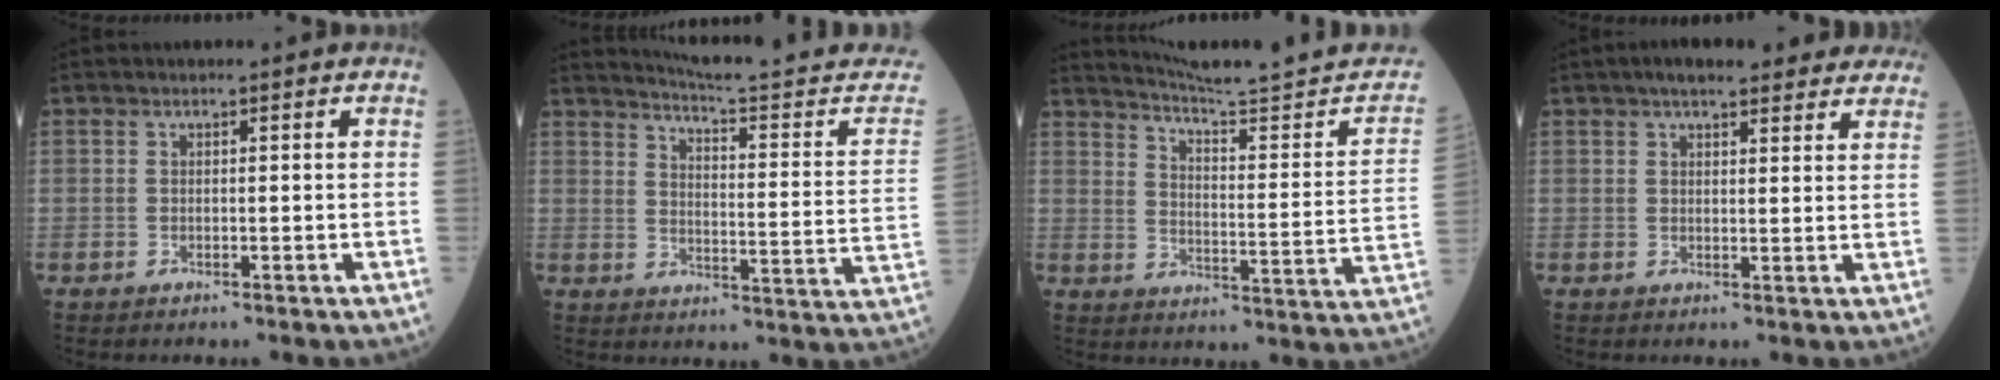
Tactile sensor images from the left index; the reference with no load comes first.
{"total": 18.5, "force": [17.7, -0.4, 5.6], "torque": [-0.079, -0.092, 0.214]}
{"total": 18.7, "force": [17.6, -0.9, 6.3], "torque": [-0.094, -0.069, 0.236]}
{"total": 11.9, "force": [10.0, 3.1, 5.8], "torque": [-0.059, 0.029, 0.116]}